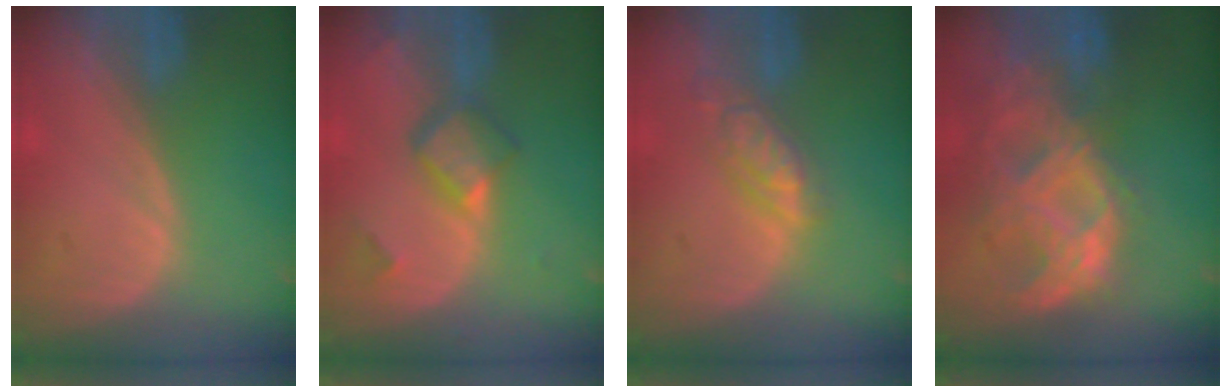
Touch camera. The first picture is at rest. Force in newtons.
{"total": 5.7, "press": 4.9, "slide": 3.0}
{"total": 5.7, "press": 5.0, "slide": 2.7}
{"total": 11.1, "press": 9.4, "slide": 6.0}